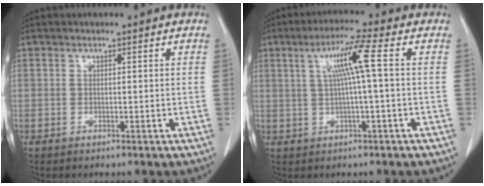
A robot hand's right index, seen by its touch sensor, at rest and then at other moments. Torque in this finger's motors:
{"motor_torque": [1.02, 0.22, 0.42, 0.13]}